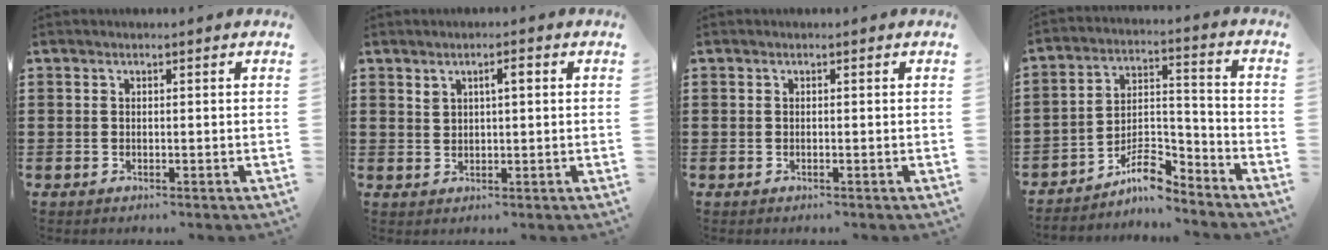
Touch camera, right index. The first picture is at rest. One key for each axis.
{"total": 2.5, "fx": 1.1, "fy": 0.9, "fz": 2.1, "tx": -0.036, "ty": 0.002, "tz": 0.015}
{"total": 0.0}
{"total": 8.0, "fx": -6.5, "fy": 2.7, "fz": 3.7, "tx": -0.064, "ty": 0.018, "tz": -0.124}